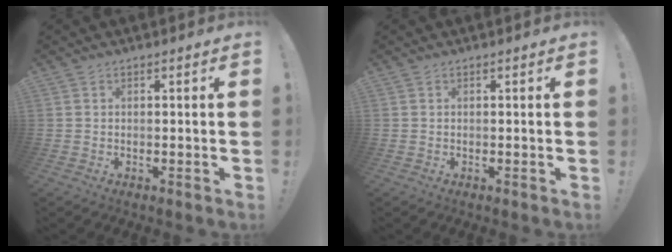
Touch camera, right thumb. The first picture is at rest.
{"total": 0.0}